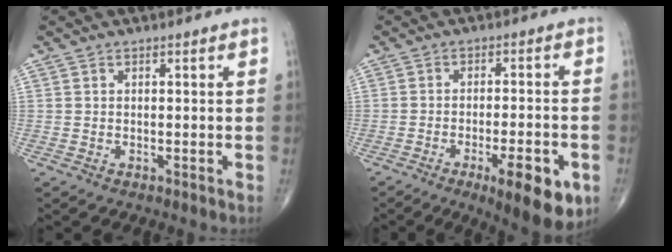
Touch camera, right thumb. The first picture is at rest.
{"total": 12.6, "force": [-5.7, 3.6, 10.7], "torque": [-0.136, 0.007, -0.073]}